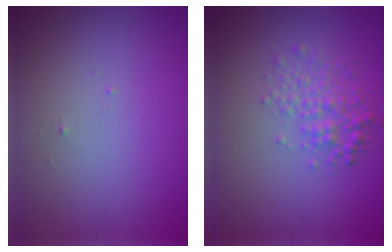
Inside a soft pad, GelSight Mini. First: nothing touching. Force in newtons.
{"total": 2.5, "press": 2.5, "slide": 0.1}